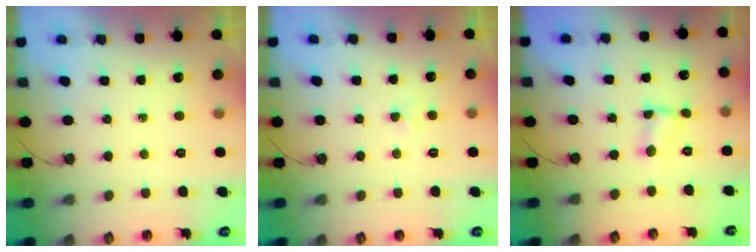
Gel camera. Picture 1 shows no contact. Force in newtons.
{"total": 2.4, "press": 2.3, "slide": 0.6}
{"total": 1.4, "press": 1.4, "slide": 0.0}